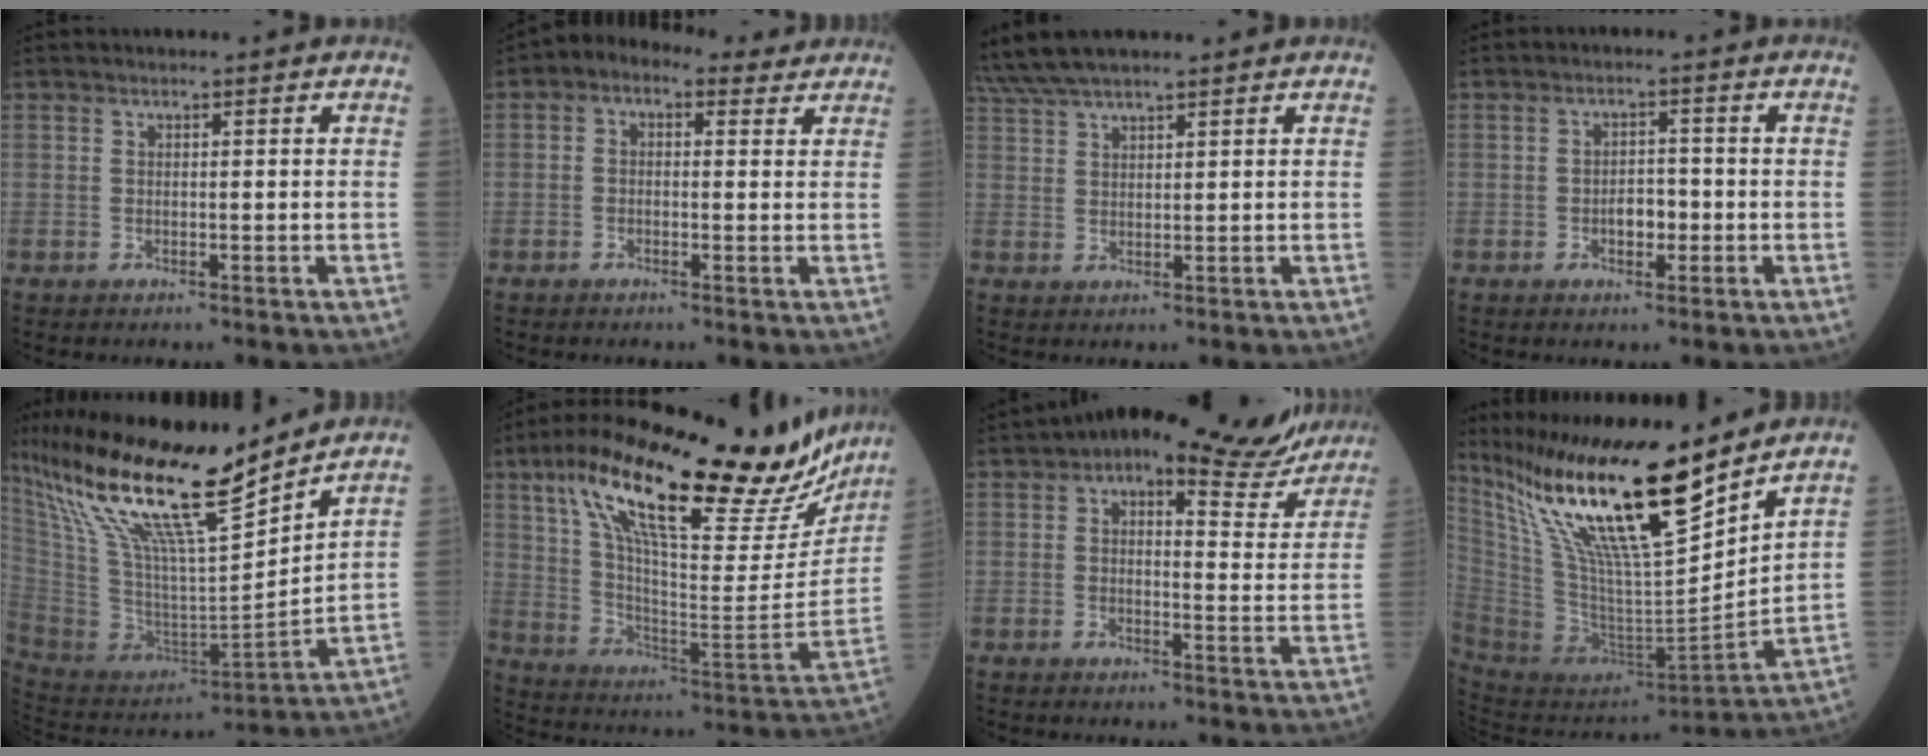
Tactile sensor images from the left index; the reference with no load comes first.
{"total": 5.7, "force": [3.0, 3.4, 3.5], "torque": [-0.058, 0.045, 0.042]}
{"total": 7.4, "force": [6.5, 0.8, 3.4], "torque": [-0.071, 0.040, 0.124]}
{"total": 3.3, "force": [-1.0, 1.7, 2.6], "torque": [-0.041, 0.007, -0.015]}
{"total": 23.7, "force": [17.3, 2.5, 15.9], "torque": [-0.304, 0.003, 0.322]}
{"total": 32.2, "force": [22.9, 7.5, 21.3], "torque": [-0.337, 0.010, 0.334]}
{"total": 13.2, "force": [10.6, 4.6, 6.3], "torque": [-0.071, 0.007, 0.122]}
{"total": 24.7, "force": [17.4, 2.9, 17.3], "torque": [-0.319, -0.008, 0.320]}